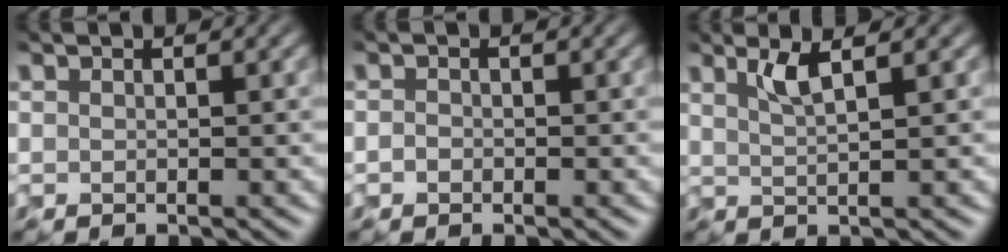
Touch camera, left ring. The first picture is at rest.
{"total": 1.1, "force": [-1.0, 0.1, -0.3], "torque": [-0.003, 0.001, -0.009]}
{"total": 1.4, "force": [0.4, 0.1, 1.4], "torque": [-0.032, 0.000, 0.020]}